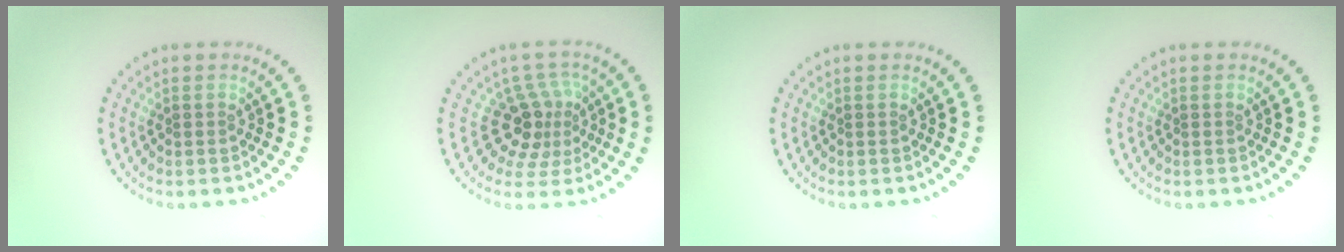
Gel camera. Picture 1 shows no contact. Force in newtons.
{"total": 3.8, "press": 2.7, "slide": 2.7}
{"total": 0.0}
{"total": 0.0}